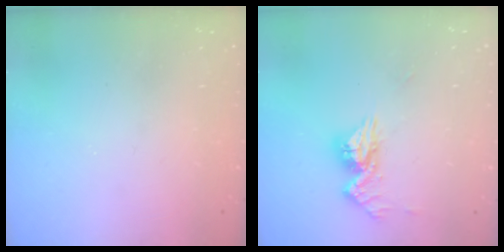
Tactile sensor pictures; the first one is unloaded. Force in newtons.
{"total": 10.5, "press": 10.5, "slide": 1.0}